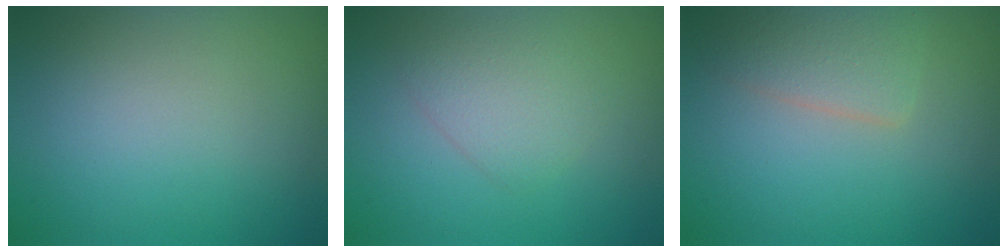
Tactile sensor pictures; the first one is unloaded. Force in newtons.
{"total": 2.2, "press": 2.2, "slide": 0.1}
{"total": 2.8, "press": 2.8, "slide": 0.1}